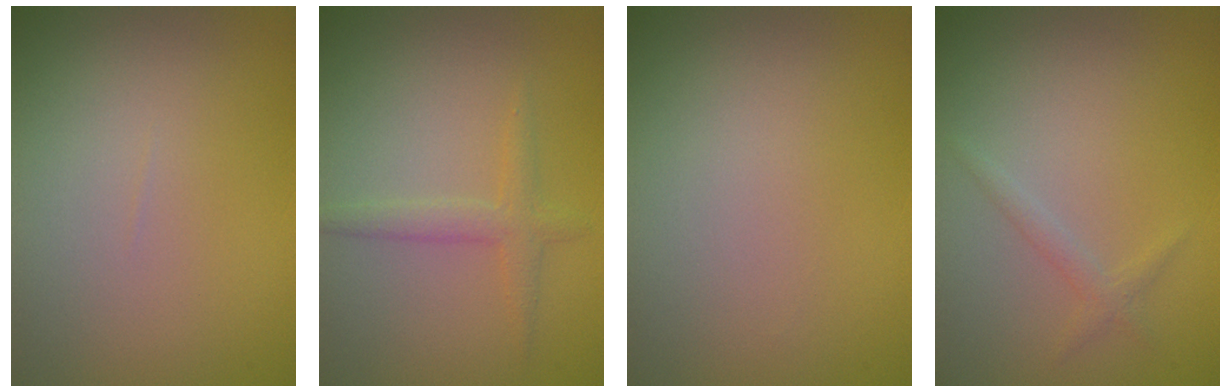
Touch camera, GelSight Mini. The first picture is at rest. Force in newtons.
{"total": 1.8, "press": 1.8, "slide": 0.1}
{"total": 0.0}
{"total": 1.1, "press": 1.1, "slide": 0.0}